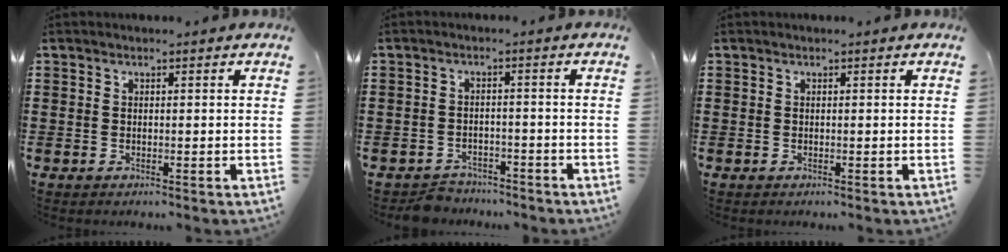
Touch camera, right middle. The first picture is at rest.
{"total": 2.7, "force": [-2.6, 0.6, -0.1], "torque": [-0.007, -0.002, -0.057]}
{"total": 0.0}